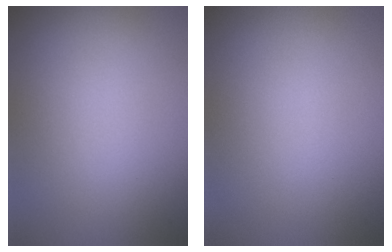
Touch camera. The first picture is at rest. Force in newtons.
{"total": 0.0}